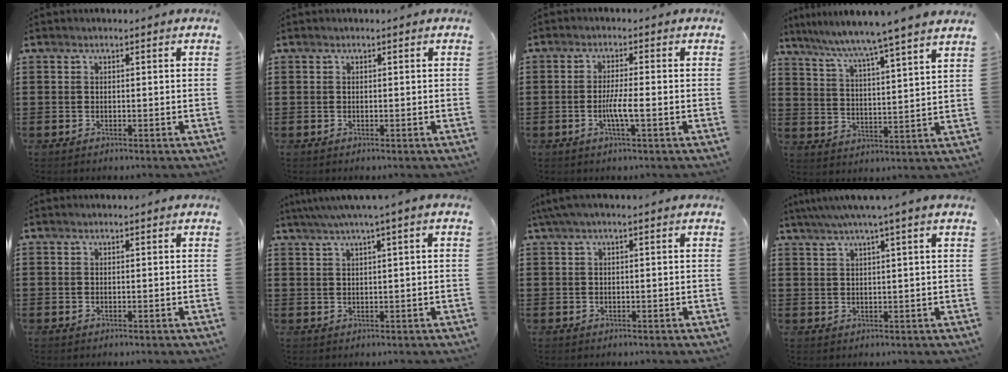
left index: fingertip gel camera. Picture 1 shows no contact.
{"total": 0.0}
{"total": 3.9, "force": [-1.1, 0.3, 3.8], "torque": [-0.075, -0.006, -0.023]}
{"total": 6.0, "force": [5.3, -1.8, 2.2], "torque": [-0.068, -0.046, 0.080]}
{"total": 0.0}
{"total": 2.7, "force": [0.8, -0.4, 2.5], "torque": [-0.046, -0.005, 0.012]}
{"total": 1.6, "force": [-0.3, 0.2, 1.6], "torque": [-0.024, -0.004, -0.006]}
{"total": 3.3, "force": [1.8, -0.7, 2.7], "torque": [-0.054, -0.001, 0.029]}